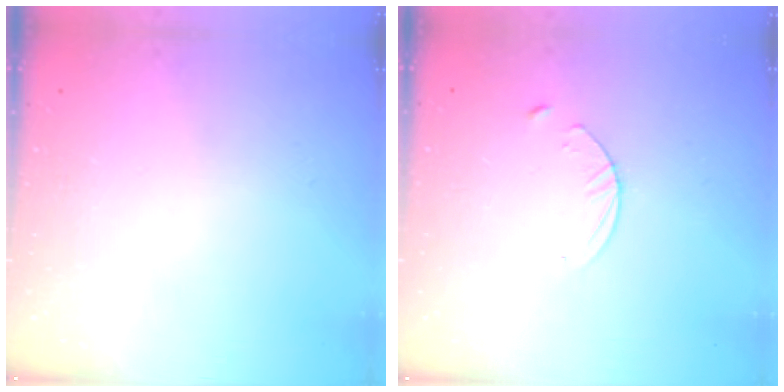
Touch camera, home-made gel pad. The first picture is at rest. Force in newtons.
{"total": 3.1, "press": 3.1, "slide": 0.3}